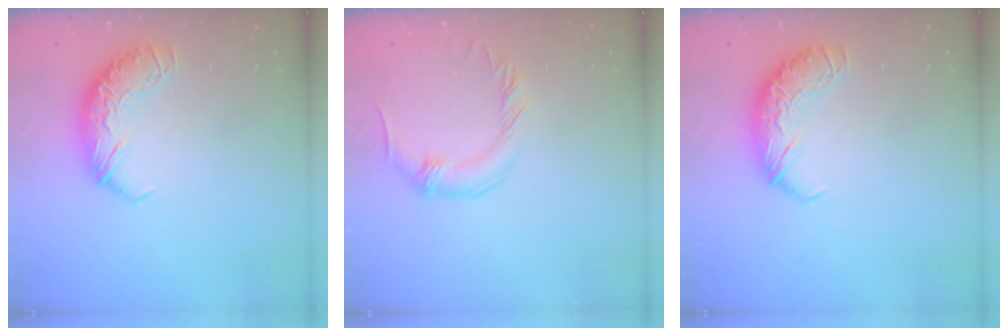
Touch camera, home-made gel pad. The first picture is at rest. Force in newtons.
{"total": 0.0}
{"total": 0.0}